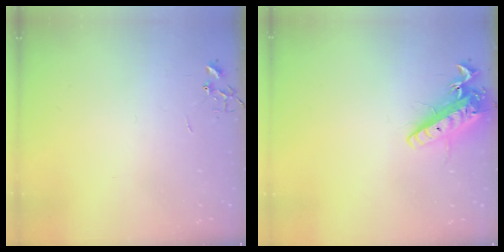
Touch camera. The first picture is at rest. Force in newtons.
{"total": 14.7, "press": 14.4, "slide": 2.8}